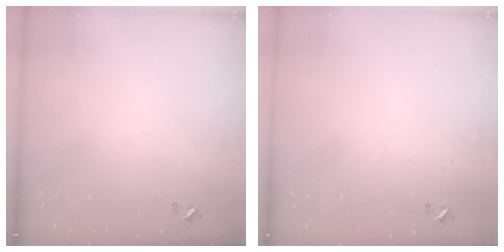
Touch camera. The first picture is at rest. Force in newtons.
{"total": 0.9, "press": 0.7, "slide": 0.5}